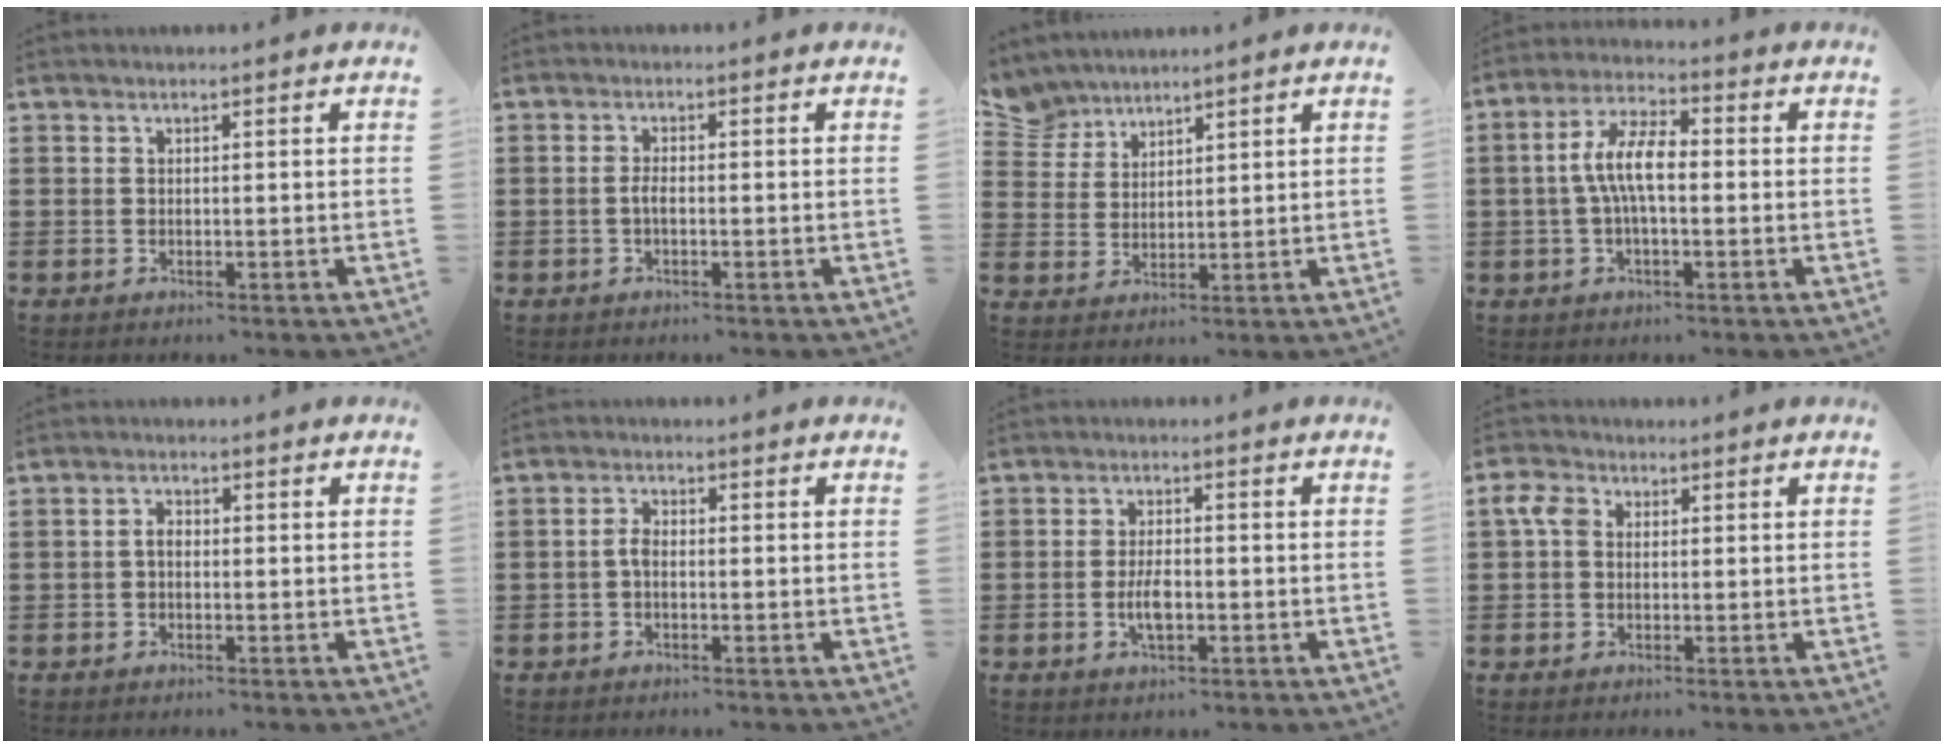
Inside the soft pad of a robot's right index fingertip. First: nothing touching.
{"total": 1.7, "force": [-0.5, 0.6, 1.5], "torque": [-0.038, -0.002, -0.012]}
{"total": 4.0, "force": [3.5, 1.8, -0.5], "torque": [-0.012, -0.007, 0.067]}
{"total": 7.6, "force": [-0.3, 3.0, 6.9], "torque": [-0.146, 0.005, -0.011]}
{"total": 1.9, "force": [-0.4, 1.1, 1.5], "torque": [-0.038, 0.000, -0.010]}
{"total": 2.3, "force": [-0.5, 1.2, 1.9], "torque": [-0.046, 0.001, -0.013]}
{"total": 4.0, "force": [-0.9, 1.4, 3.7], "torque": [-0.082, -0.004, -0.019]}
{"total": 3.6, "force": [0.7, 2.8, 2.1], "torque": [-0.059, 0.007, 0.008]}